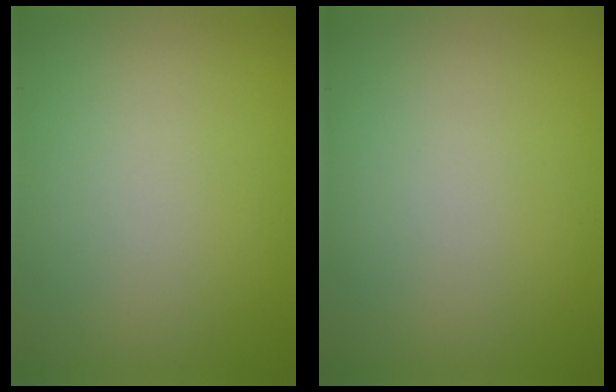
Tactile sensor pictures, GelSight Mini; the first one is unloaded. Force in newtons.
{"total": 0.0}